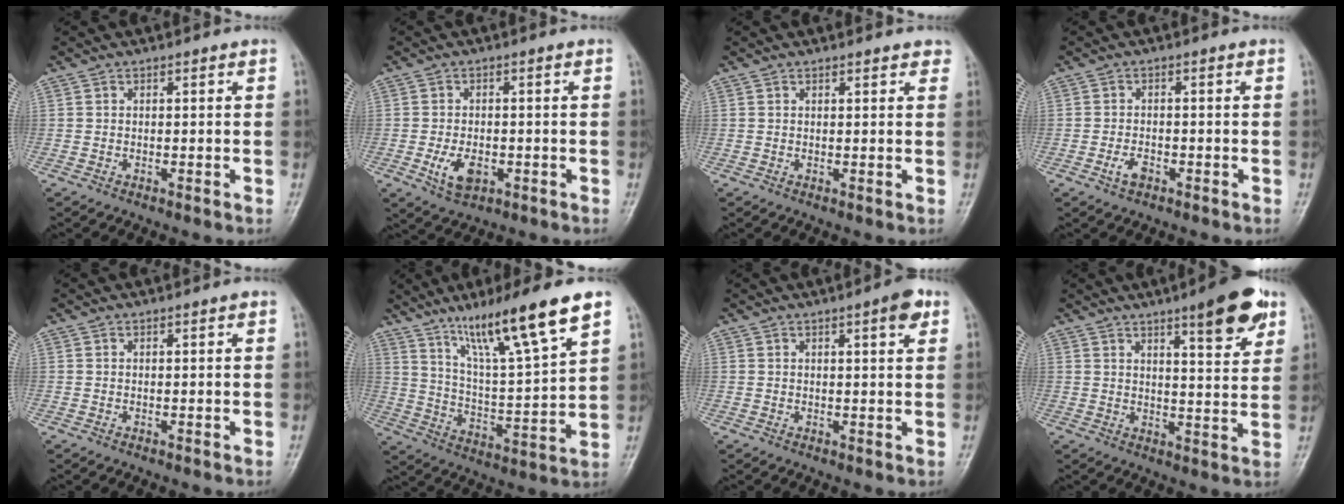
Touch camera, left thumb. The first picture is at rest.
{"total": 5.3, "force": [-1.6, 3.2, 3.9], "torque": [-0.070, -0.001, -0.023]}
{"total": 2.3, "force": [1.8, 0.8, 1.1], "torque": [0.003, 0.000, 0.017]}
{"total": 2.5, "force": [-1.3, 1.4, 1.7], "torque": [-0.035, 0.009, -0.022]}
{"total": 0.6, "force": [0.3, 0.0, 0.5], "torque": [-0.007, 0.001, 0.002]}
{"total": 17.8, "force": [11.3, 1.6, 13.7], "torque": [-0.224, -0.050, 0.199]}
{"total": 3.9, "force": [2.0, 0.8, 3.2], "torque": [-0.041, -0.007, 0.025]}
{"total": 11.0, "force": [6.5, 2.5, 8.5], "torque": [-0.098, -0.031, 0.087]}